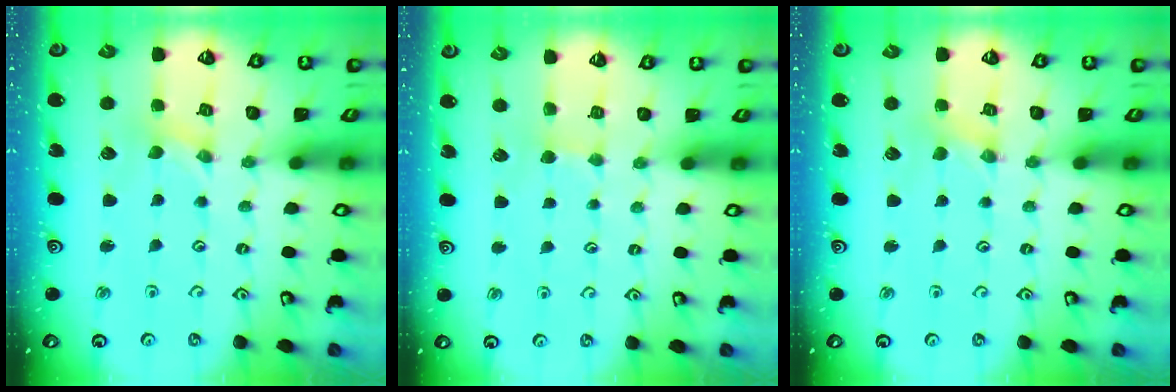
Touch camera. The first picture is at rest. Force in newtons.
{"total": 2.7, "press": 2.6, "slide": 0.4}
{"total": 1.3, "press": 1.2, "slide": 0.3}